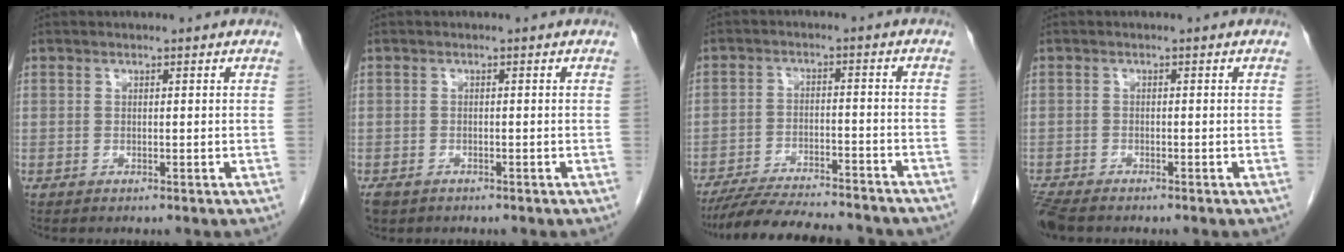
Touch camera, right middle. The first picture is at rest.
{"total": 2.9, "force": [-2.1, 1.7, 1.0], "torque": [-0.024, -0.003, -0.032]}
{"total": 17.6, "force": [-15.8, 2.6, 7.4], "torque": [-0.128, -0.018, -0.229]}
{"total": 4.4, "force": [-3.8, 1.1, 1.8], "torque": [-0.039, -0.014, -0.071]}